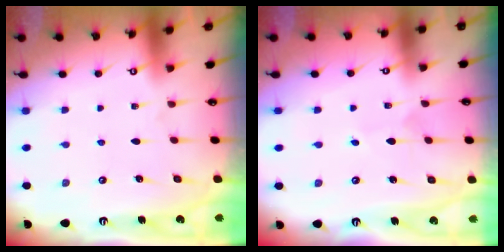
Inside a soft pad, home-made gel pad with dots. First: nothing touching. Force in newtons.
{"total": 2.1, "press": 2.1, "slide": 0.1}